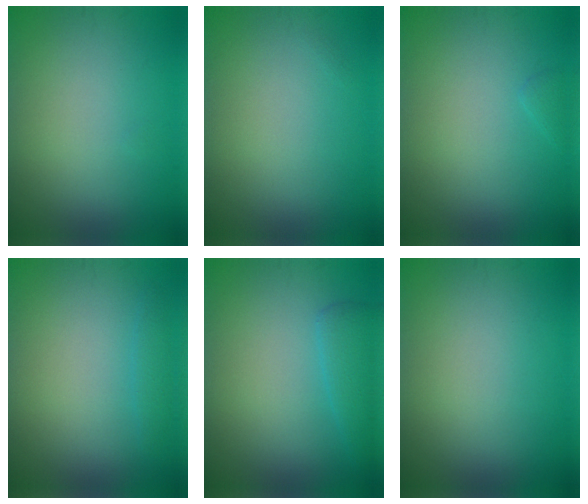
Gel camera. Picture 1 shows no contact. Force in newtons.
{"total": 0.0}
{"total": 0.6, "press": 0.6, "slide": 0.1}
{"total": 1.0, "press": 1.0, "slide": 0.1}
{"total": 2.2, "press": 2.2, "slide": 0.0}
{"total": 0.0}